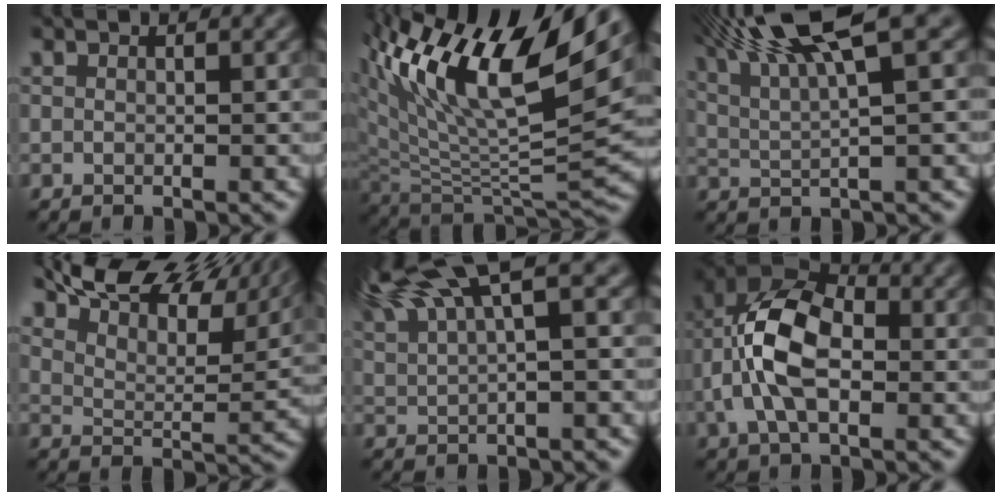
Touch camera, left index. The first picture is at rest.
{"total": 14.9, "force": [8.3, 5.4, 11.2], "torque": [-0.224, 0.021, 0.155]}
{"total": 9.4, "force": [5.5, 1.9, 7.4], "torque": [-0.114, 0.024, 0.094]}
{"total": 11.7, "force": [9.7, 3.5, 5.6], "torque": [-0.098, 0.013, 0.155]}
{"total": 9.8, "force": [6.3, 2.4, 7.1], "torque": [-0.135, 0.027, 0.108]}
{"total": 8.8, "force": [-0.7, 5.0, 7.2], "torque": [-0.152, 0.015, -0.026]}